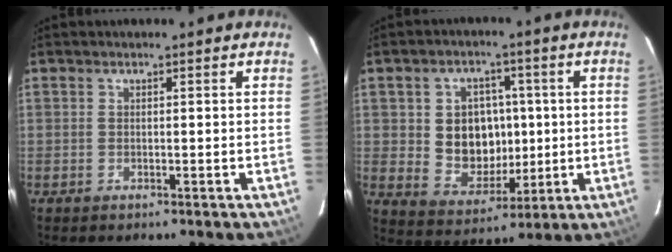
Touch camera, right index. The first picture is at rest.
{"total": 10.6, "force": [0.5, 9.1, 5.4], "torque": [-0.115, 0.012, 0.028]}